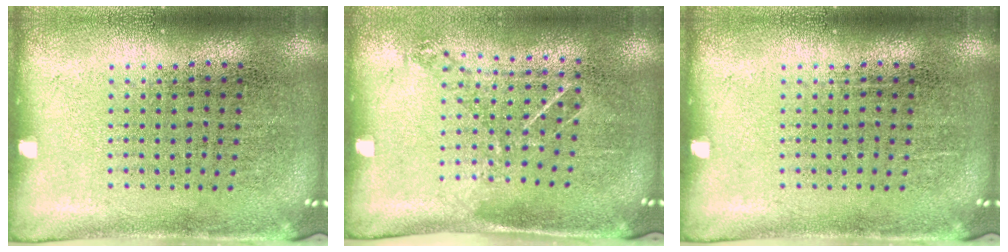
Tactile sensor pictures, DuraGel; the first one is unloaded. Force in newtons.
{"total": 0.9, "press": 0.8, "slide": 0.5}
{"total": 0.0}